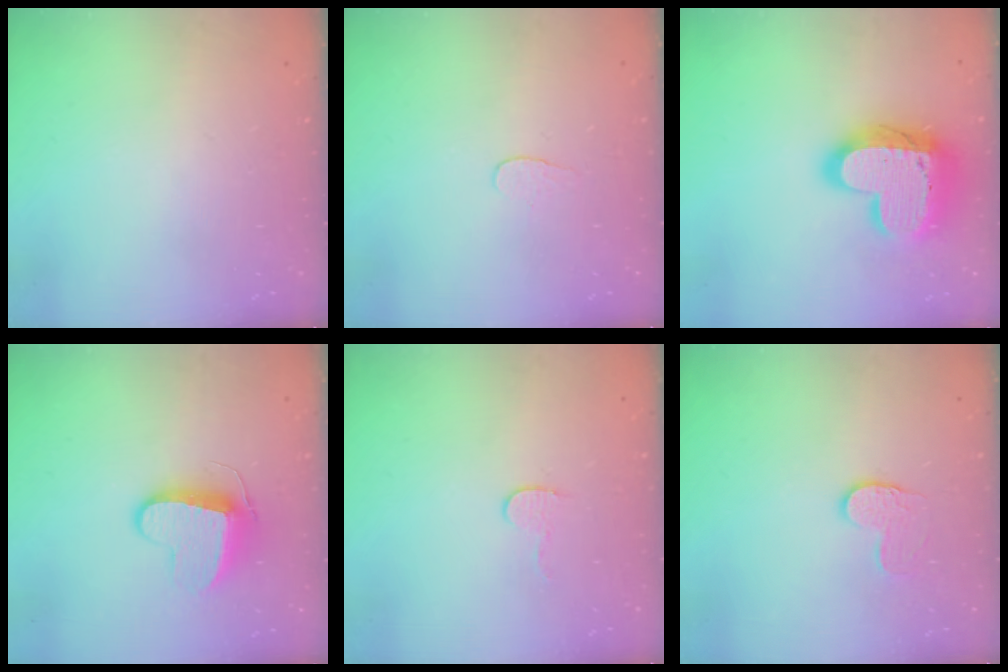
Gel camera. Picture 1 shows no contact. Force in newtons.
{"total": 3.8, "press": 3.8, "slide": 0.4}
{"total": 19.8, "press": 19.7, "slide": 1.5}
{"total": 9.2, "press": 9.2, "slide": 0.3}
{"total": 5.5, "press": 5.5, "slide": 0.4}
{"total": 6.2, "press": 6.2, "slide": 0.4}